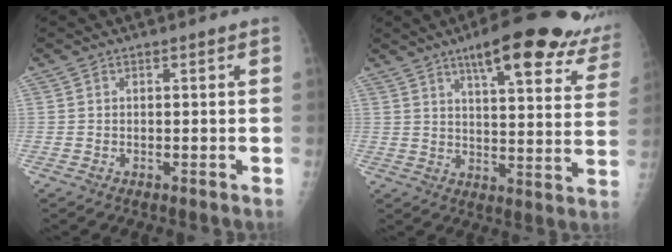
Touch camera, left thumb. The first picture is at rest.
{"total": 22.1, "force": [15.0, 5.6, 15.2], "torque": [-0.167, -0.044, 0.186]}